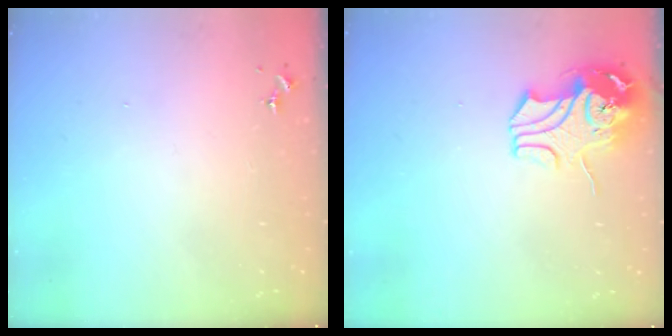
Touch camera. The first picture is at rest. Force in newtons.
{"total": 11.5, "press": 11.4, "slide": 1.6}